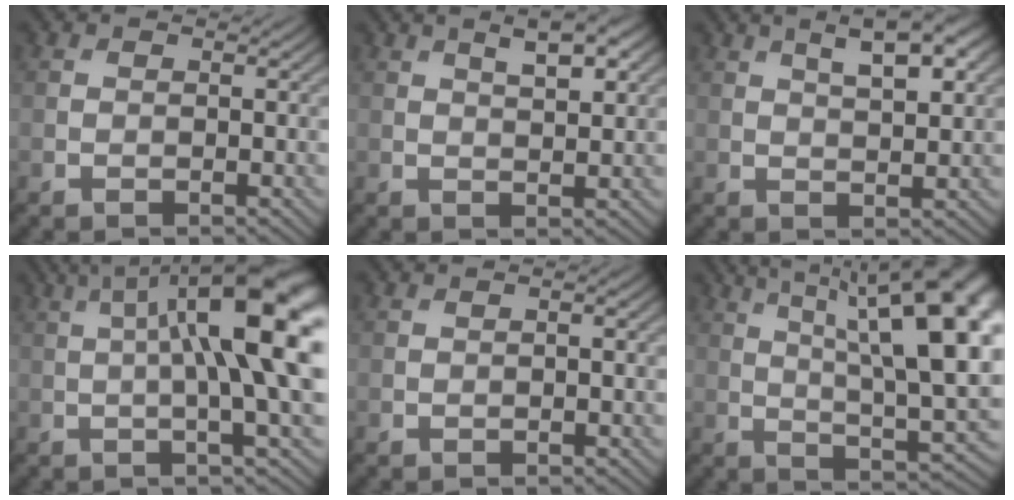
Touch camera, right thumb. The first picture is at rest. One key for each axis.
{"total": 5.1, "fx": 2.6, "fy": 1.5, "fz": 4.1, "tx": -0.066, "ty": 0.000, "tz": 0.043}
{"total": 7.5, "fx": 3.7, "fy": 2.3, "fz": 6.1, "tx": -0.093, "ty": 0.009, "tz": 0.059}
{"total": 15.2, "fx": 2.4, "fy": 3.7, "fz": 14.5, "tx": -0.198, "ty": 0.022, "tz": 0.043}
{"total": 1.1, "fx": 0.0, "fy": 0.2, "fz": 1.1, "tx": -0.018, "ty": 0.003, "tz": 0.000}
{"total": 19.0, "fx": 6.5, "fy": 6.2, "fz": 16.8, "tx": -0.235, "ty": 0.047, "tz": 0.100}